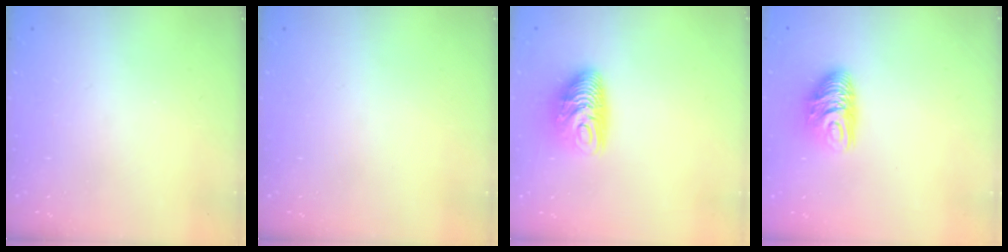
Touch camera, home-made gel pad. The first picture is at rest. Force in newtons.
{"total": 0.0}
{"total": 9.7, "press": 9.7, "slide": 0.4}
{"total": 9.8, "press": 9.8, "slide": 0.9}